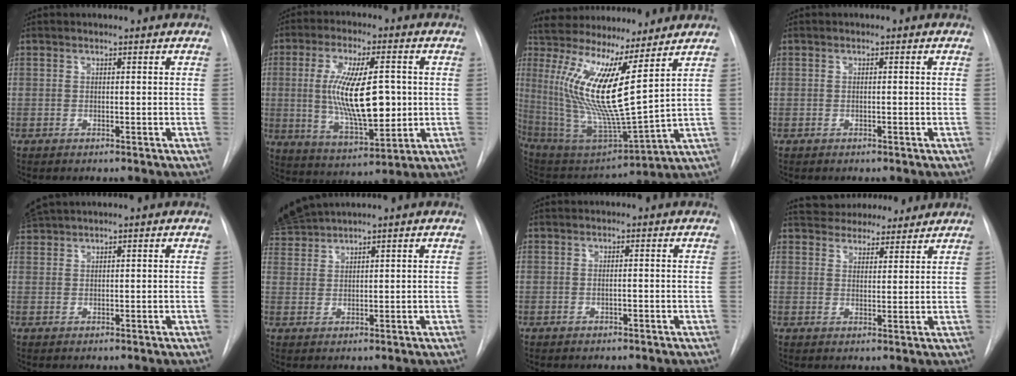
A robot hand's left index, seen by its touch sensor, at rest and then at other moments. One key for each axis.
{"total": 14.5, "fx": 0.5, "fy": 4.2, "fz": 13.8, "tx": -0.260, "ty": -0.005, "tz": 0.016}
{"total": 20.7, "fx": 7.9, "fy": 3.0, "fz": 19.0, "tx": -0.387, "ty": -0.005, "tz": 0.143}
{"total": 0.0}
{"total": 2.9, "fx": 2.8, "fy": -0.3, "fz": 0.8, "tx": -0.018, "ty": 0.028, "tz": 0.060}
{"total": 4.6, "fx": 4.5, "fy": -1.1, "fz": 0.4, "tx": -0.025, "ty": 0.013, "tz": 0.100}
{"total": 0.8, "fx": -0.3, "fy": 0.1, "fz": 0.8, "tx": -0.016, "ty": 0.000, "tz": -0.002}
{"total": 12.5, "fx": 11.2, "fy": 4.1, "fz": 3.8, "tx": -0.053, "ty": 0.026, "tz": 0.163}